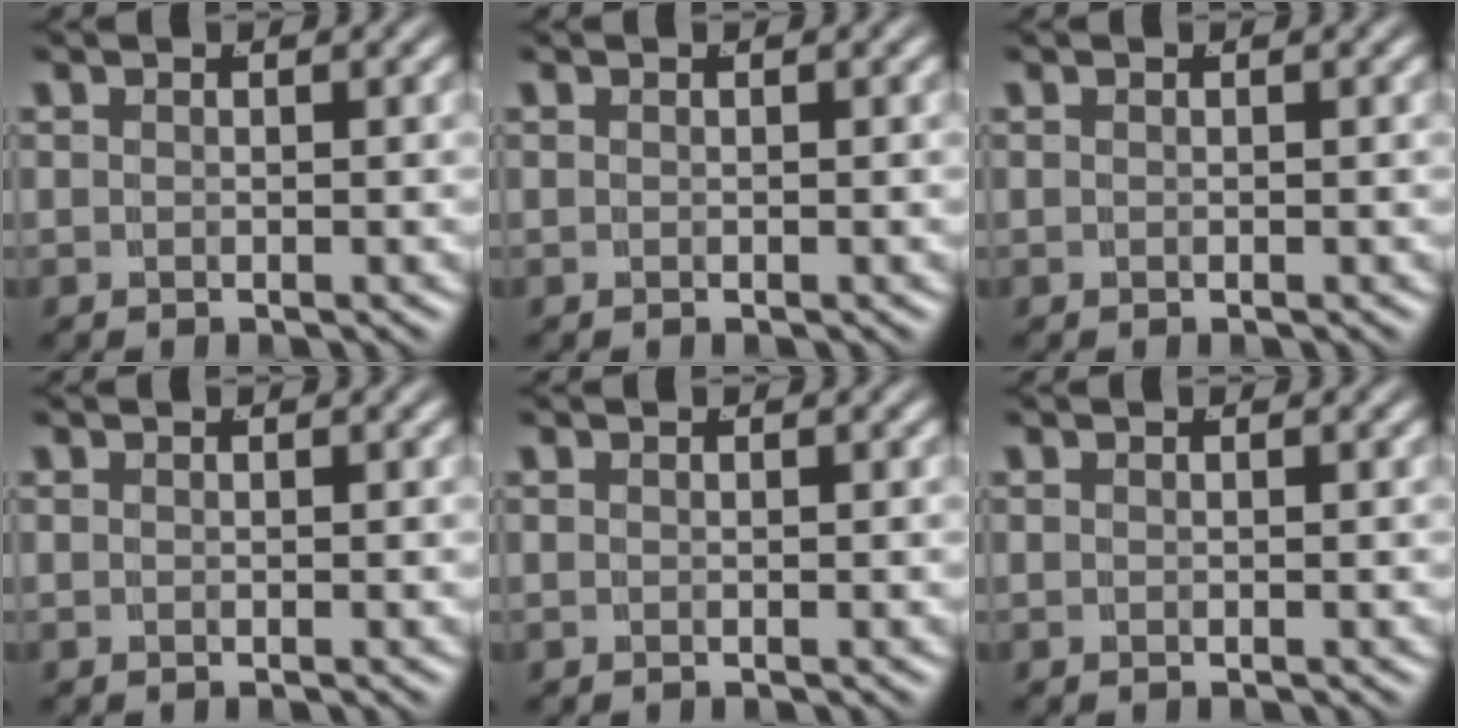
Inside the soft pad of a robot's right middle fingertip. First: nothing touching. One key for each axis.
{"total": 0.0}
{"total": 0.0}
{"total": 0.0}
{"total": 0.0}
{"total": 0.0}